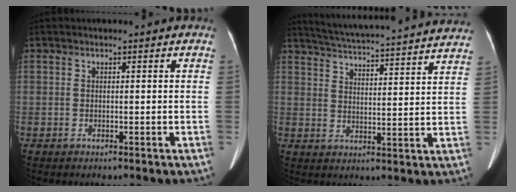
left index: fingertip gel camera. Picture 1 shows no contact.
{"total": 26.4, "force": [24.8, 1.1, 9.2], "torque": [-0.154, -0.026, 0.314]}